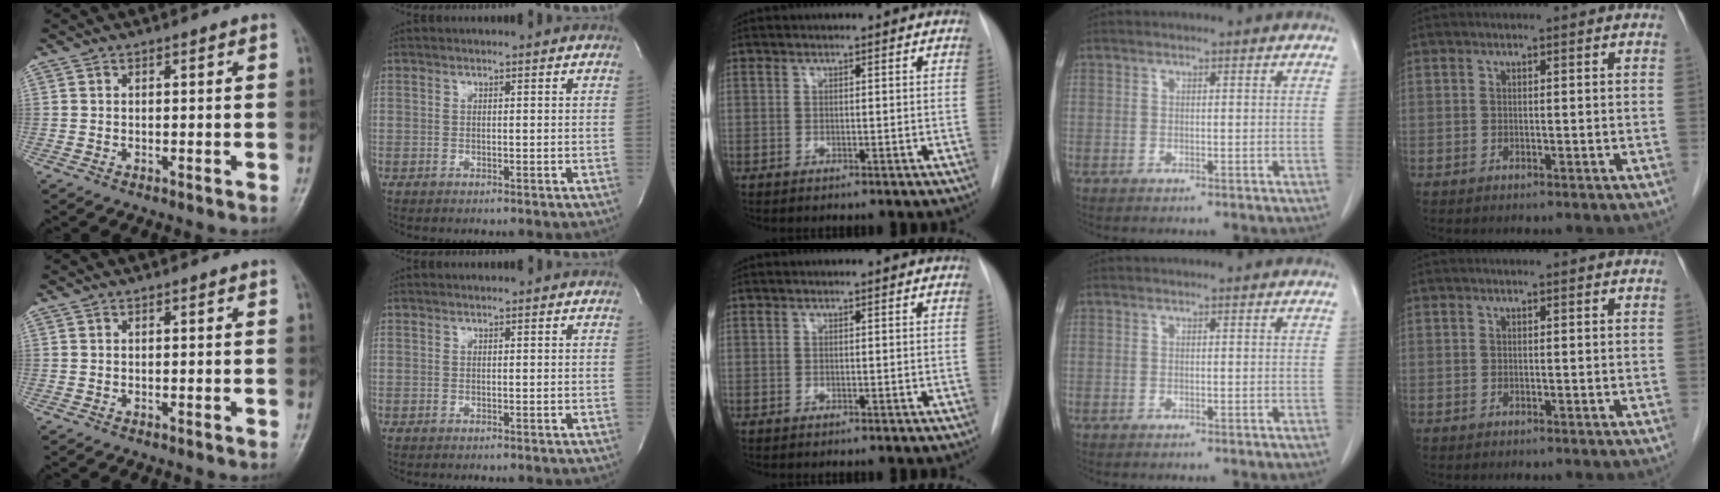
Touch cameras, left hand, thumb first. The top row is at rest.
{}